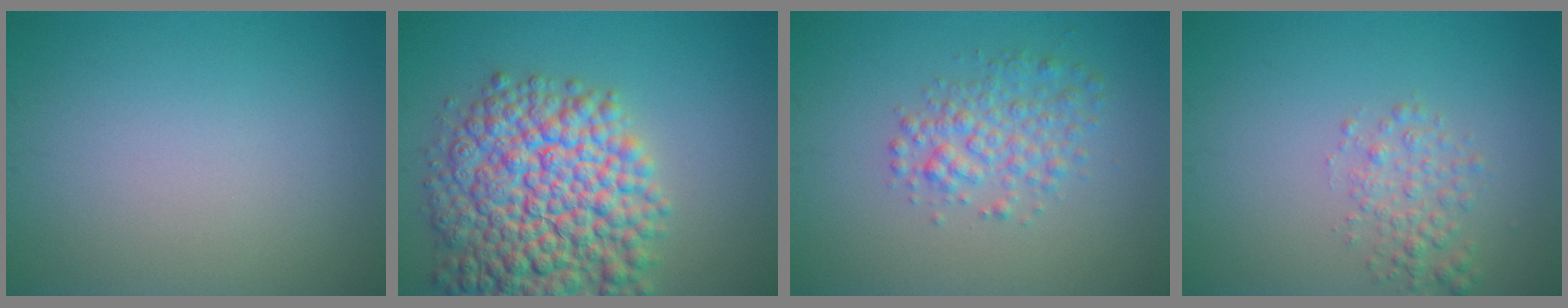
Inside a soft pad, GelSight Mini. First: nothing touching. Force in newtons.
{"total": 12.1, "press": 12.1, "slide": 0.5}
{"total": 3.1, "press": 3.1, "slide": 0.1}
{"total": 2.2, "press": 2.2, "slide": 0.1}